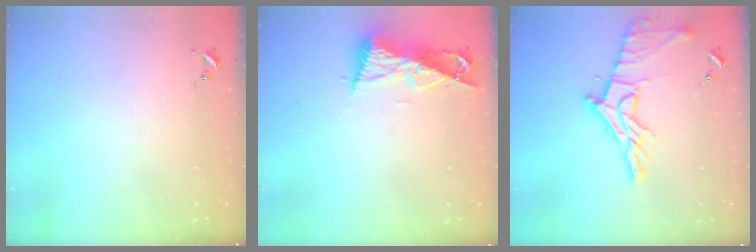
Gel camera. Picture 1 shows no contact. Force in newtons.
{"total": 9.0, "press": 9.0, "slide": 0.8}
{"total": 14.4, "press": 14.4, "slide": 1.1}